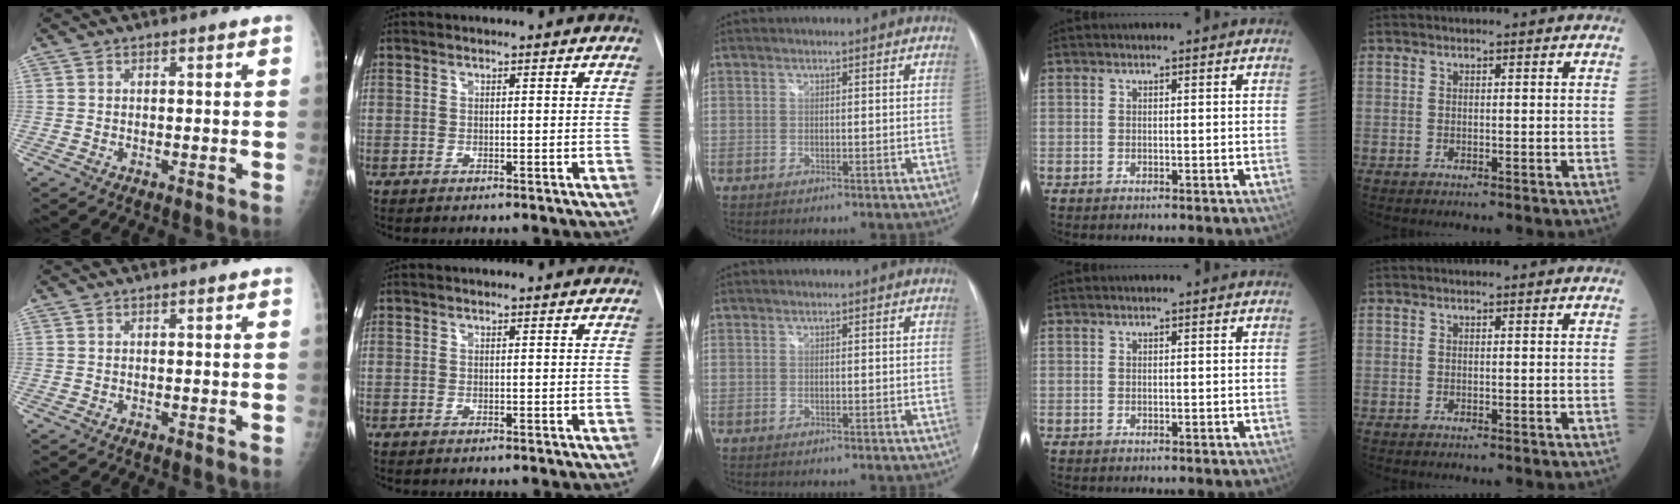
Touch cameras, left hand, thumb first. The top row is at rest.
{}